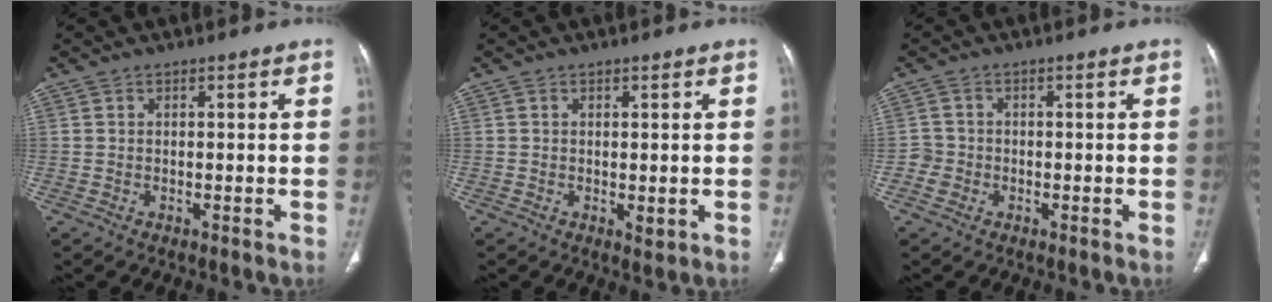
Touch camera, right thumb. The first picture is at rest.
{"total": 1.4, "force": [-0.1, 0.7, 1.2], "torque": [-0.019, -0.007, 0.001]}
{"total": 2.3, "force": [-0.8, 2.2, 0.1], "torque": [0.010, 0.010, -0.022]}